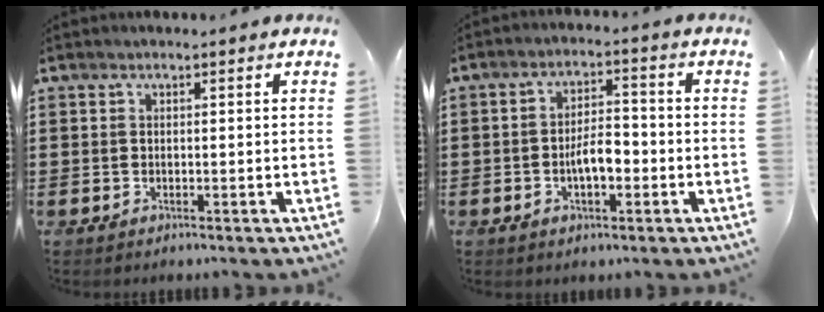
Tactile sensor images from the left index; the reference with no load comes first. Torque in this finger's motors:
{"motor_torque": [0.57, 0.48, 0.49, 0.08]}